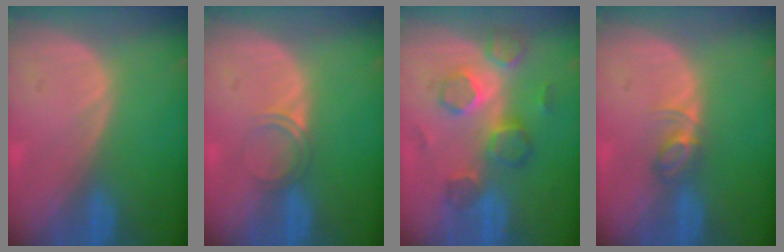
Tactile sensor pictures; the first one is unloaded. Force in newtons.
{"total": 2.1, "press": 1.8, "slide": 1.1}
{"total": 7.8, "press": 7.5, "slide": 2.1}
{"total": 2.8, "press": 2.8, "slide": 0.4}